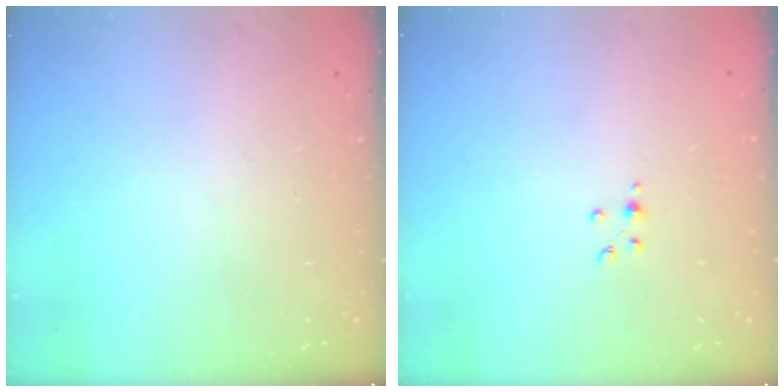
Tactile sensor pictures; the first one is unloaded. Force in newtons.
{"total": 2.4, "press": 2.4, "slide": 0.3}